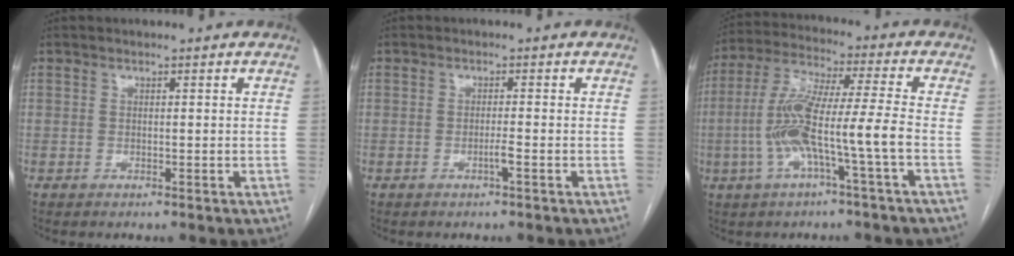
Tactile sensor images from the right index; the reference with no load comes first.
{"total": 1.2, "force": [-0.5, -0.2, 1.1], "torque": [-0.021, 0.001, -0.009]}
{"total": 11.8, "force": [-3.2, -0.1, 11.4], "torque": [-0.234, 0.017, -0.063]}